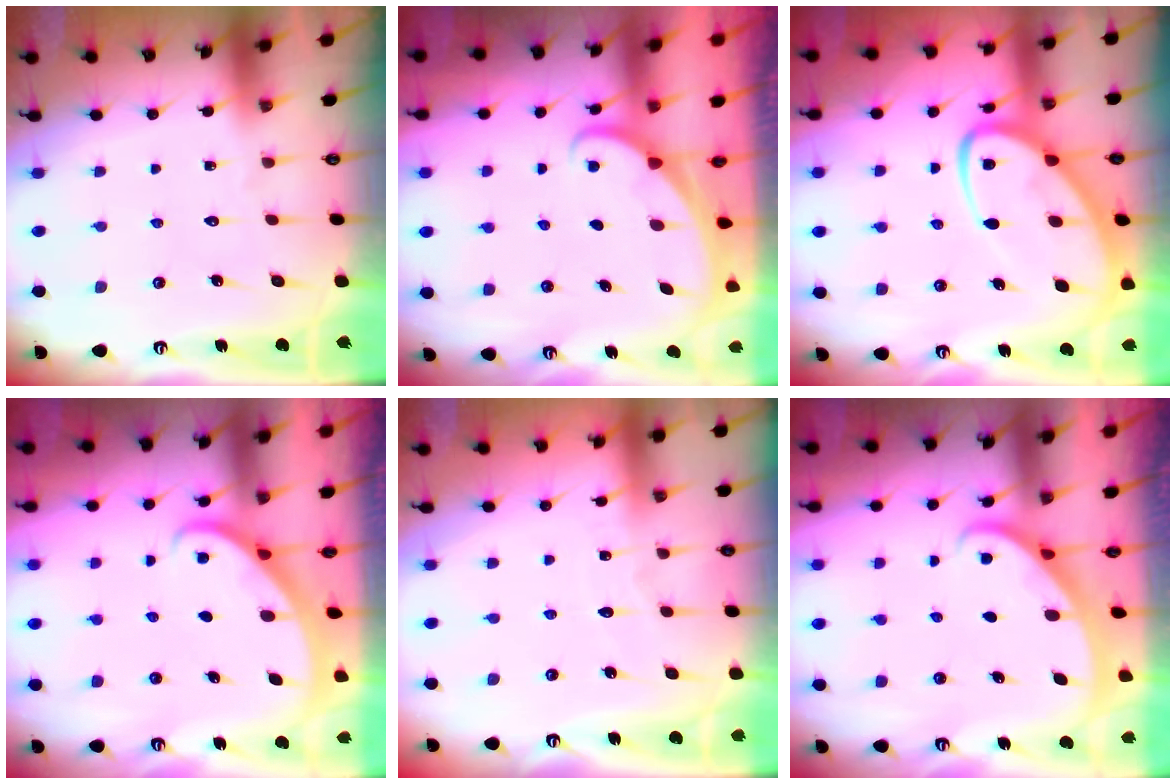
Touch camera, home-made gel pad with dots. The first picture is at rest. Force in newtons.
{"total": 1.2, "press": 1.2, "slide": 0.0}
{"total": 12.5, "press": 12.5, "slide": 1.2}
{"total": 2.2, "press": 2.2, "slide": 0.1}
{"total": 2.3, "press": 2.3, "slide": 0.3}
{"total": 1.9, "press": 1.9, "slide": 0.1}